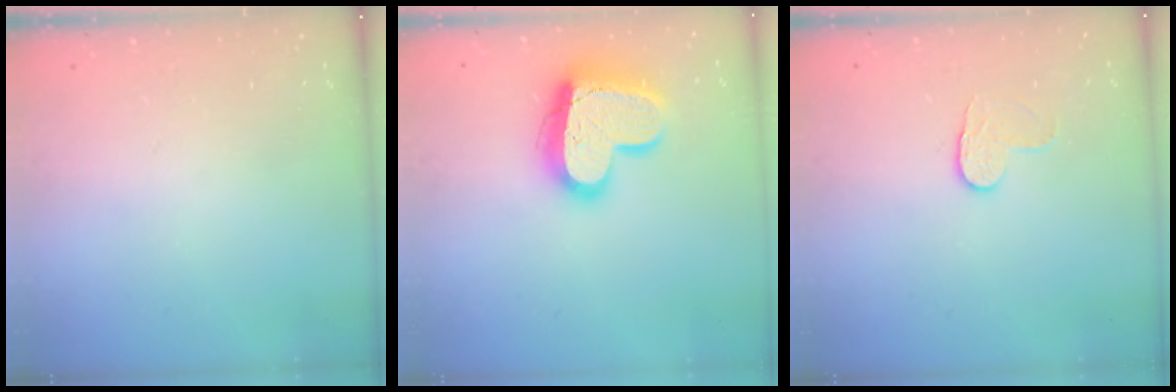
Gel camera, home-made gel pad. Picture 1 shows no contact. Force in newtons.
{"total": 19.3, "press": 19.2, "slide": 2.0}
{"total": 4.3, "press": 4.3, "slide": 0.4}